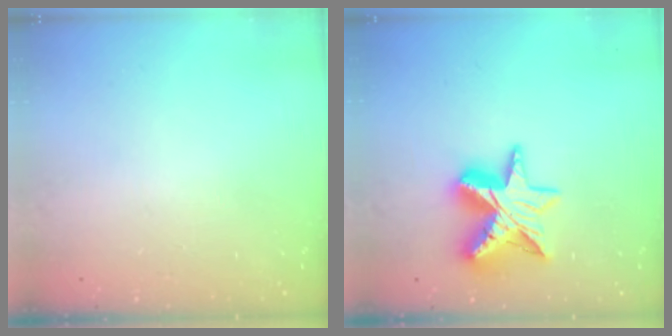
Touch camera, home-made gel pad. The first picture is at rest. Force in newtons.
{"total": 12.5, "press": 12.4, "slide": 1.1}